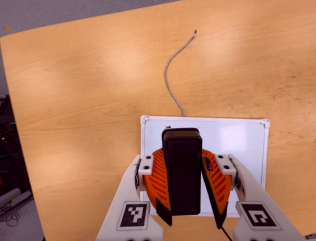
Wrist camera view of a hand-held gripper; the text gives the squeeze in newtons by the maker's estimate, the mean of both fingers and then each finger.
{"total": 9.9, "left": 9.9, "right": 9.9}